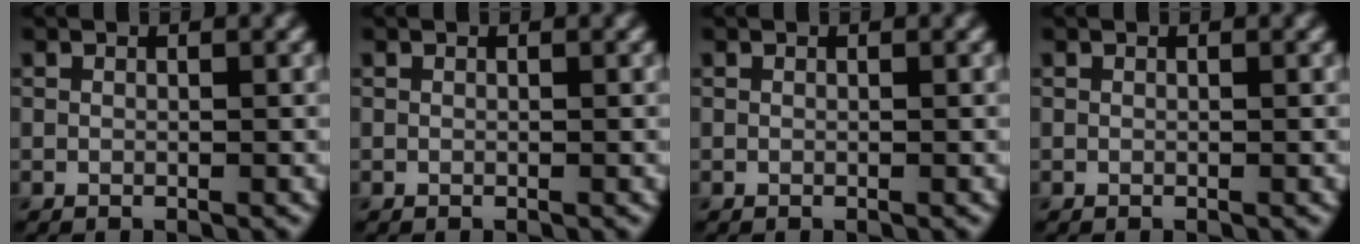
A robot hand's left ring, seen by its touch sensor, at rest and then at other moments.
{"total": 0.0}
{"total": 0.0}
{"total": 0.0}